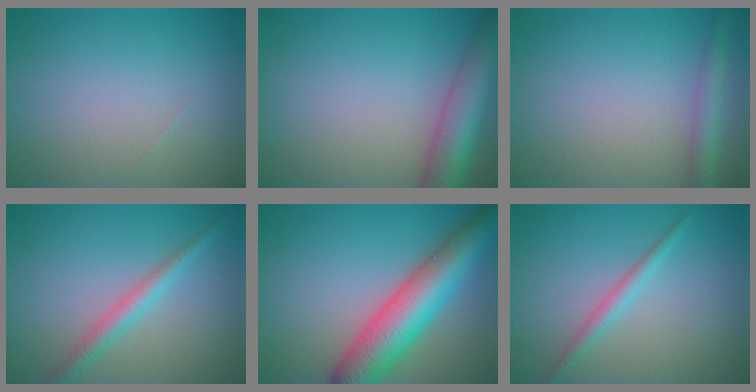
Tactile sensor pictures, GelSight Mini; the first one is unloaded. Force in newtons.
{"total": 7.3, "press": 7.3, "slide": 0.4}
{"total": 2.6, "press": 2.6, "slide": 0.1}
{"total": 2.5, "press": 2.5, "slide": 0.1}
{"total": 9.3, "press": 9.3, "slide": 0.4}
{"total": 1.8, "press": 1.8, "slide": 0.1}